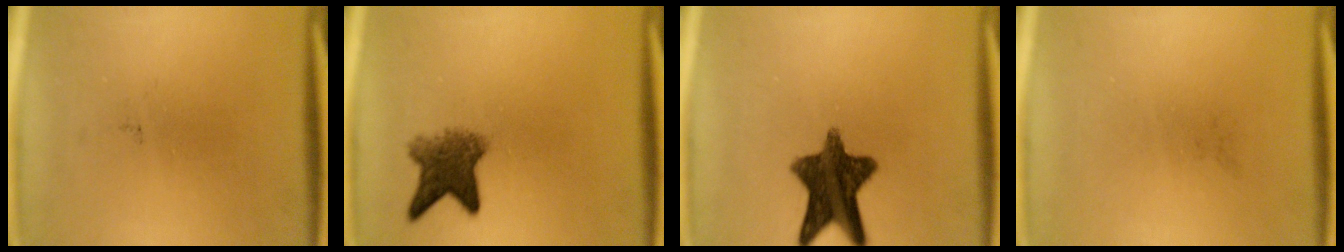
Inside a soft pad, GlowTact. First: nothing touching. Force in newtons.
{"total": 6.0}
{"total": 11.5}
{"total": 0.0}